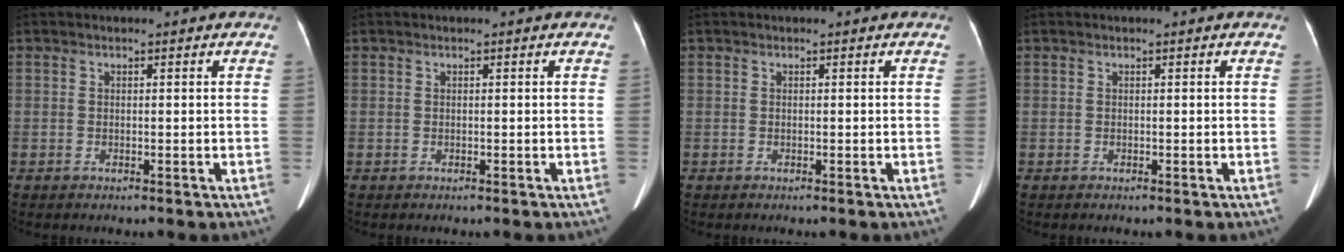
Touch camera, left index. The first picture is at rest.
{"total": 0.0}
{"total": 0.0}
{"total": 0.0}